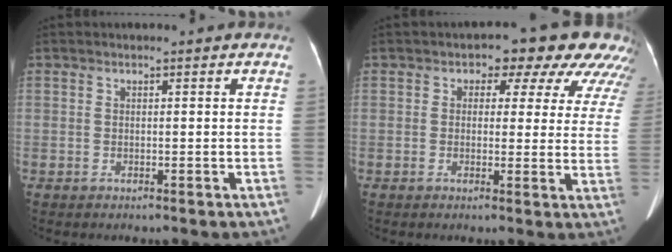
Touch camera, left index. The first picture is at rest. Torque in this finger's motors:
{"motor_torque": [1.27, -0.87, 0.22, 0.07]}